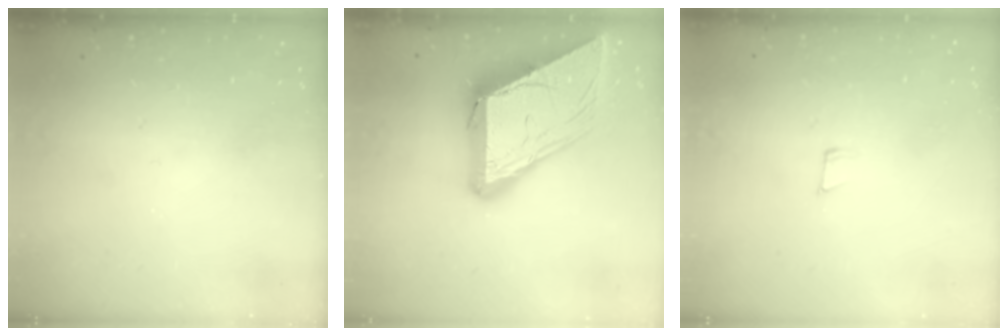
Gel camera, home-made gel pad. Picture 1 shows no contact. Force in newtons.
{"total": 17.5, "press": 17.4, "slide": 1.7}
{"total": 4.1, "press": 4.0, "slide": 1.1}